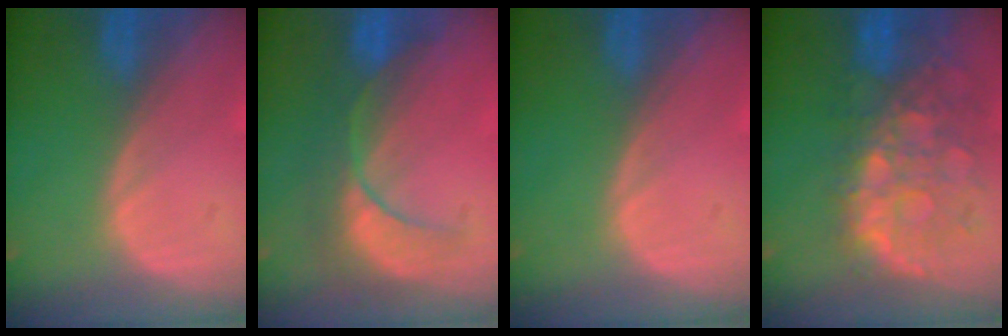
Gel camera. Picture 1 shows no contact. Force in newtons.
{"total": 7.9, "press": 7.5, "slide": 2.2}
{"total": 0.0}
{"total": 11.2, "press": 9.8, "slide": 5.5}